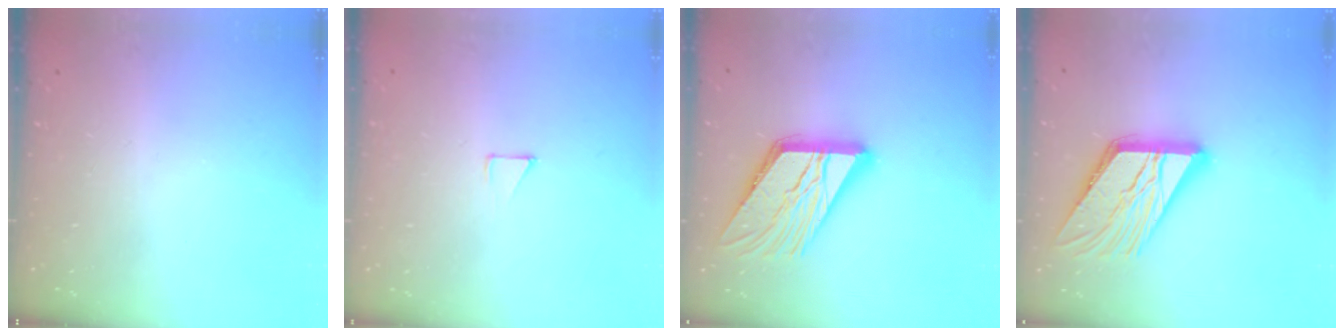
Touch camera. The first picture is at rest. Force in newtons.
{"total": 2.8, "press": 2.8, "slide": 0.2}
{"total": 19.0, "press": 18.9, "slide": 2.0}
{"total": 19.0, "press": 18.9, "slide": 2.0}